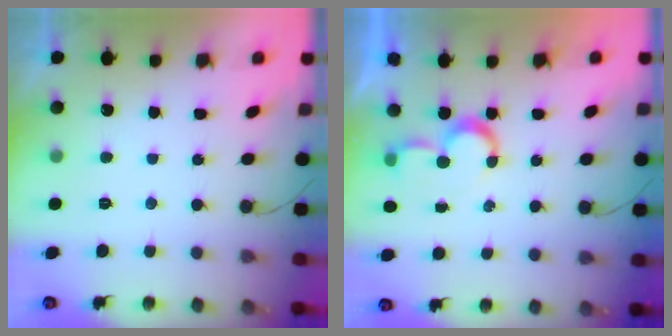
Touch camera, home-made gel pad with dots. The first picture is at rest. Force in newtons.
{"total": 5.5, "press": 5.4, "slide": 0.5}